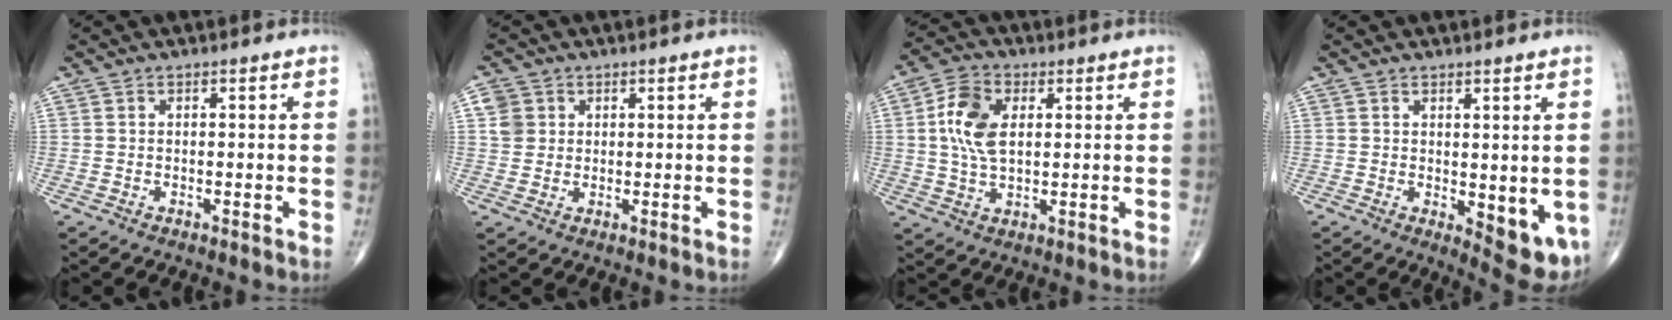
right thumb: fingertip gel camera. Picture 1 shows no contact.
{"total": 3.9, "force": [1.2, 3.5, 1.1], "torque": [-0.005, 0.000, 0.022]}
{"total": 9.3, "force": [1.6, 5.5, 7.3], "torque": [-0.141, 0.003, 0.030]}
{"total": 7.8, "force": [-0.5, 3.4, 7.0], "torque": [-0.073, -0.021, 0.003]}